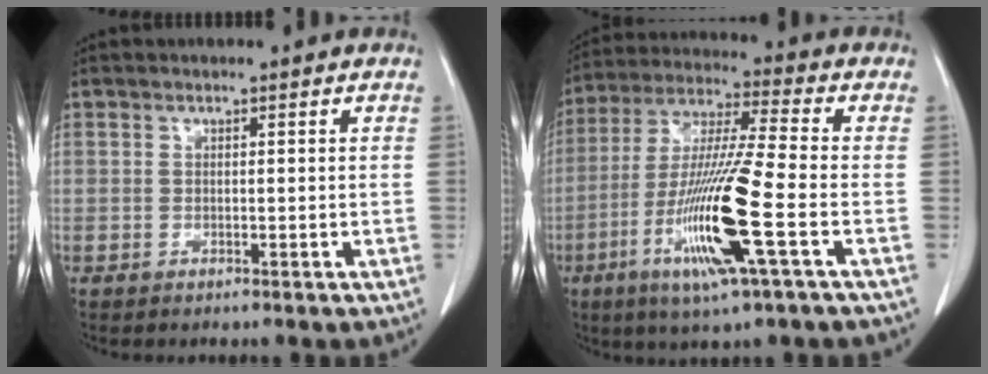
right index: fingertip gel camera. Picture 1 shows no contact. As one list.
[{"total": 16.2, "force": [-5.4, -0.2, 15.2], "torque": [-0.312, -0.023, -0.106]}]